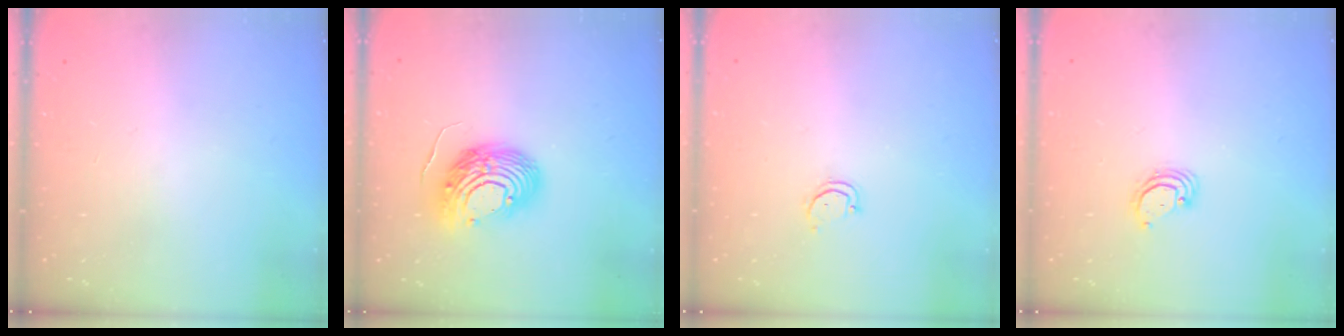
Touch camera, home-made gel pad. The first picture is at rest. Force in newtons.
{"total": 13.3, "press": 13.1, "slide": 2.3}
{"total": 2.6, "press": 2.6, "slide": 0.2}
{"total": 3.4, "press": 3.4, "slide": 0.1}